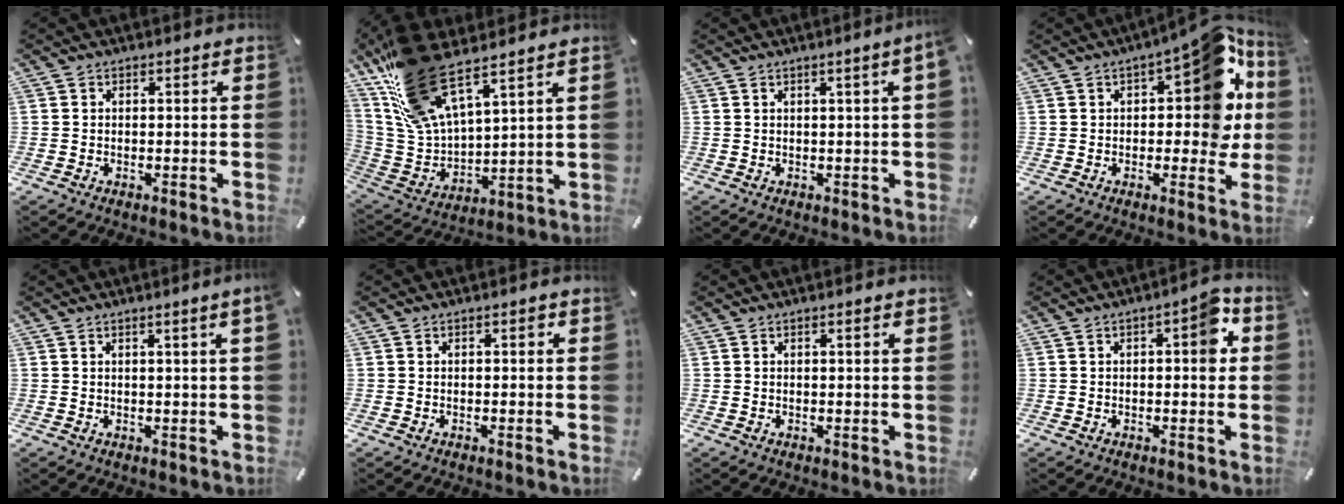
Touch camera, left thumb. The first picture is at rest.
{"total": 18.3, "force": [13.1, 7.0, 10.7], "torque": [-0.237, -0.082, 0.235]}
{"total": 2.3, "force": [0.7, -0.1, 2.1], "torque": [-0.038, -0.003, 0.011]}
{"total": 16.8, "force": [3.9, 8.1, 14.2], "torque": [-0.159, -0.022, 0.059]}
{"total": 2.0, "force": [1.0, -0.3, 1.7], "torque": [-0.030, -0.003, 0.016]}
{"total": 0.7, "force": [0.2, 0.5, 0.5], "torque": [-0.010, 0.005, 0.002]}
{"total": 1.0, "force": [0.4, 0.0, 0.9], "torque": [-0.016, 0.000, 0.007]}
{"total": 6.7, "force": [1.0, 2.6, 6.1], "torque": [-0.059, -0.005, 0.003]}